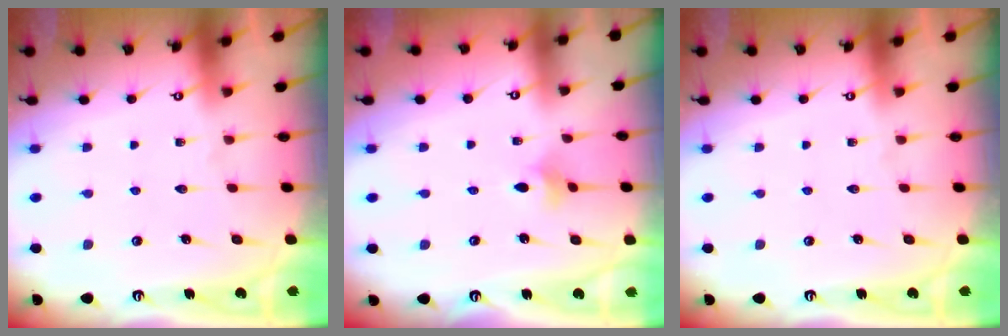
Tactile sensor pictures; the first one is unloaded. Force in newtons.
{"total": 3.1, "press": 3.1, "slide": 0.6}
{"total": 0.0}